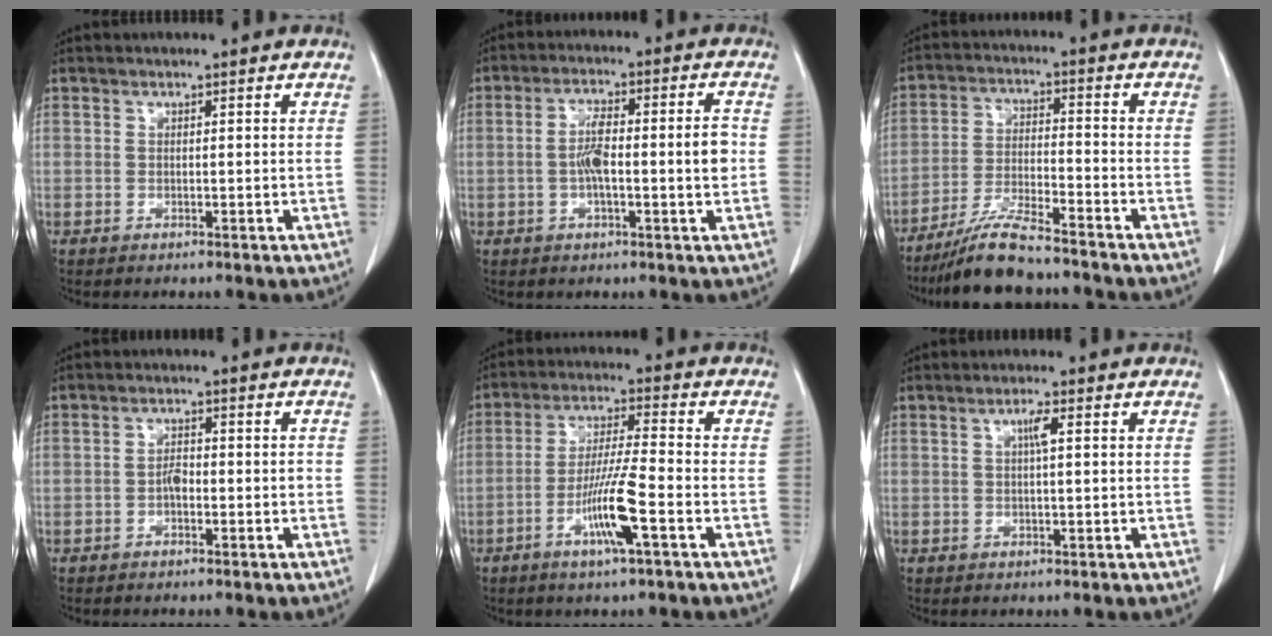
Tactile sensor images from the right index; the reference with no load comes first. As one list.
[{"total": 8.4, "force": [-0.7, 1.2, 8.3], "torque": [-0.148, 0.018, -0.014]}, {"total": 9.2, "force": [-7.9, 0.7, 4.8], "torque": [-0.096, -0.023, -0.145]}, {"total": 2.2, "force": [-0.9, 1.0, 1.7], "torque": [-0.026, 0.006, -0.015]}, {"total": 9.2, "force": [-3.8, -0.1, 8.4], "torque": [-0.162, -0.009, -0.073]}, {"total": 1.9, "force": [0.5, 0.2, 1.9], "torque": [-0.034, 0.003, 0.007]}]